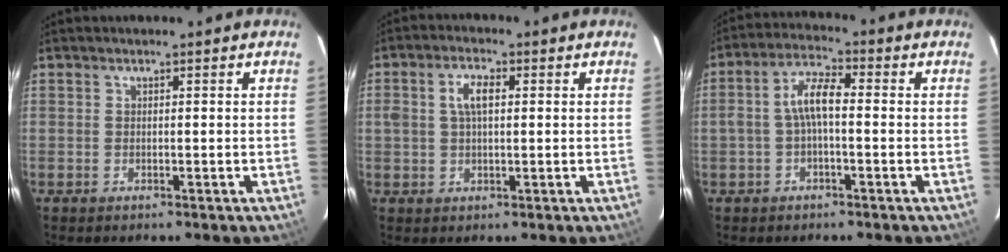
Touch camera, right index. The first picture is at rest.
{"total": 4.7, "force": [0.9, 2.2, 4.0], "torque": [-0.074, 0.010, 0.019]}
{"total": 5.9, "force": [-0.8, 2.0, 5.5], "torque": [-0.115, 0.019, -0.016]}